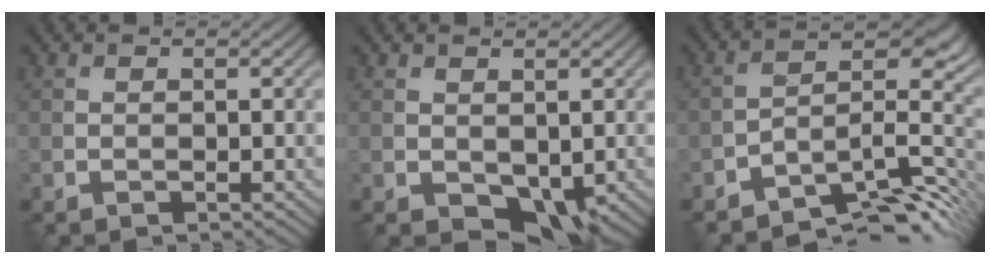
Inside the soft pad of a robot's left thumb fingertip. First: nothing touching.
{"total": 4.3, "force": [-0.1, 3.0, 3.1], "torque": [-0.059, -0.013, -0.001]}
{"total": 10.8, "force": [-8.1, 3.8, 6.1], "torque": [-0.079, -0.007, -0.138]}